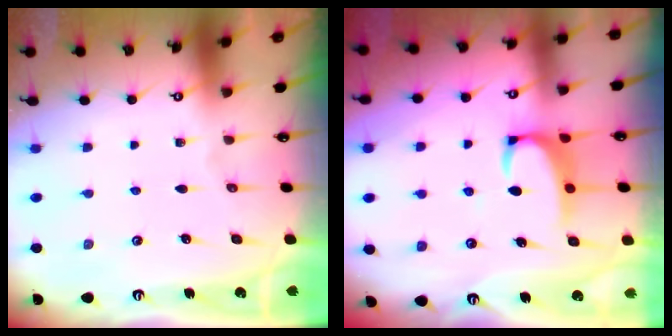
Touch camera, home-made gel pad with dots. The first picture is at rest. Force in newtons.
{"total": 3.3, "press": 3.2, "slide": 0.8}